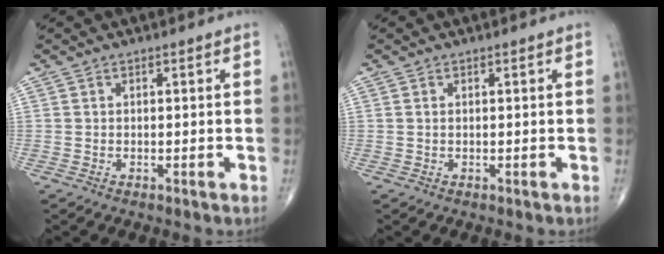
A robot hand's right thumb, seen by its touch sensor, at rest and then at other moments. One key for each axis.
{"total": 0.0}